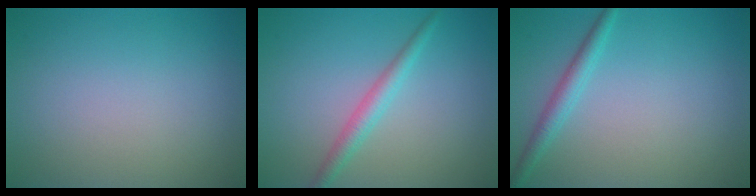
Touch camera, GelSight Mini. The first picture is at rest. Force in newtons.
{"total": 2.2, "press": 2.2, "slide": 0.0}
{"total": 2.0, "press": 2.0, "slide": 0.1}